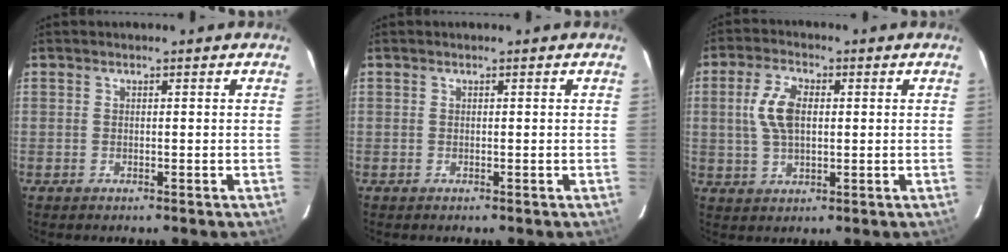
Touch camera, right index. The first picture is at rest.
{"total": 0.0}
{"total": 7.6, "force": [1.1, 4.2, 6.3], "torque": [-0.127, 0.011, 0.025]}